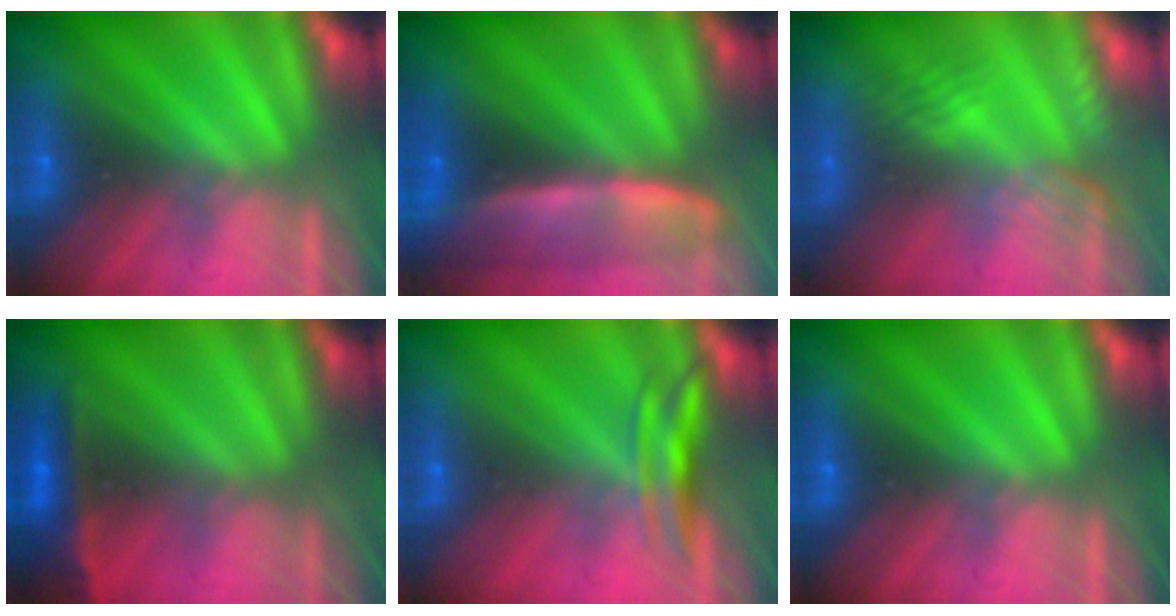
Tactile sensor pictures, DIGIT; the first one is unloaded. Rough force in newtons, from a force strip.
{"total": 5.8}
{"total": 2.6}
{"total": 2.4}
{"total": 3.9}
{"total": 0.0}